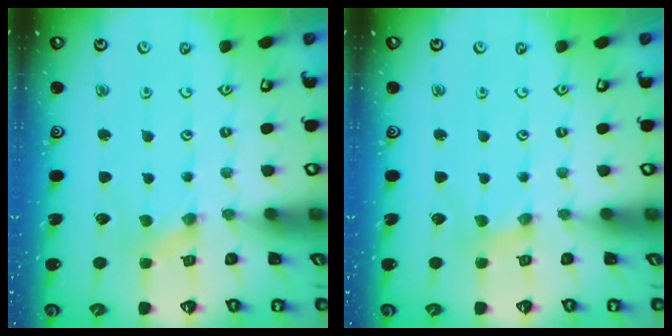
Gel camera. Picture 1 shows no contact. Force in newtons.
{"total": 1.5, "press": 1.5, "slide": 0.4}